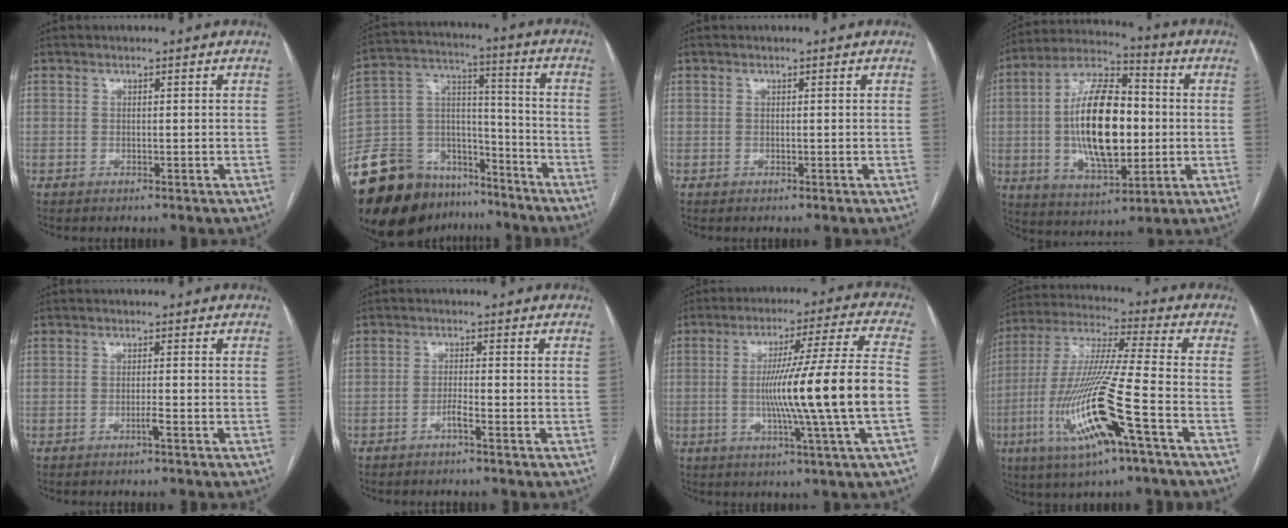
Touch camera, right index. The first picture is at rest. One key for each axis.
{"total": 21.2, "fx": -16.0, "fy": 11.5, "fz": 7.5, "tx": -0.177, "ty": 0.040, "tz": -0.270}
{"total": 0.0}
{"total": 17.7, "fx": -0.4, "fy": 7.5, "fz": 16.0, "tx": -0.300, "ty": 0.013, "tz": -0.004}
{"total": 1.2, "fx": -0.7, "fy": -0.3, "fz": 0.9, "tx": -0.017, "ty": 0.000, "tz": -0.013}
{"total": 1.6, "fx": -1.1, "fy": -0.2, "fz": 1.2, "tx": -0.021, "ty": 0.002, "tz": -0.021}
{"total": 17.1, "fx": -2.5, "fy": -2.3, "fz": 16.7, "tx": -0.273, "ty": -0.003, "tz": -0.045}
{"total": 18.1, "fx": -6.8, "fy": 0.6, "fz": 16.7, "tx": -0.355, "ty": -0.020, "tz": -0.128}